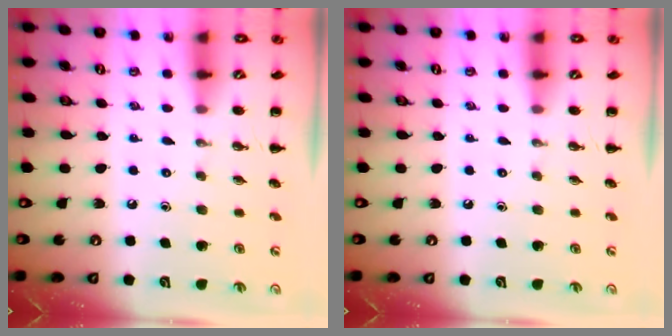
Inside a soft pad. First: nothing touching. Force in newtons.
{"total": 0.0}